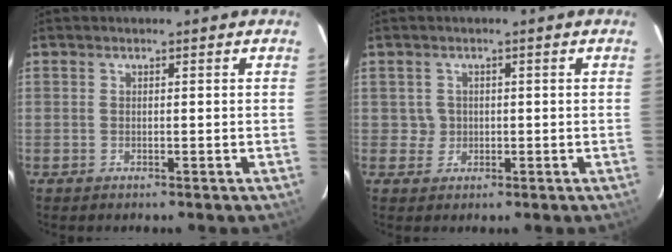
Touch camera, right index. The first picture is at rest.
{"total": 2.2, "force": [0.1, 2.2, -0.1], "torque": [0.006, 0.009, 0.006]}